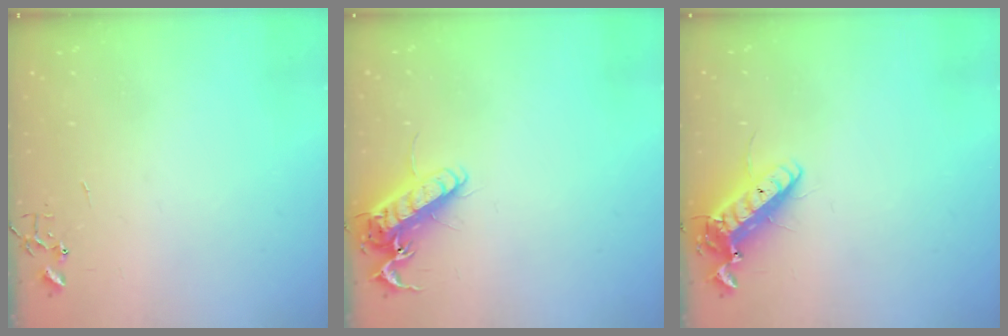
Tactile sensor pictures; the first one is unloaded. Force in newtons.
{"total": 12.8, "press": 12.6, "slide": 2.4}
{"total": 14.3, "press": 14.0, "slide": 2.8}